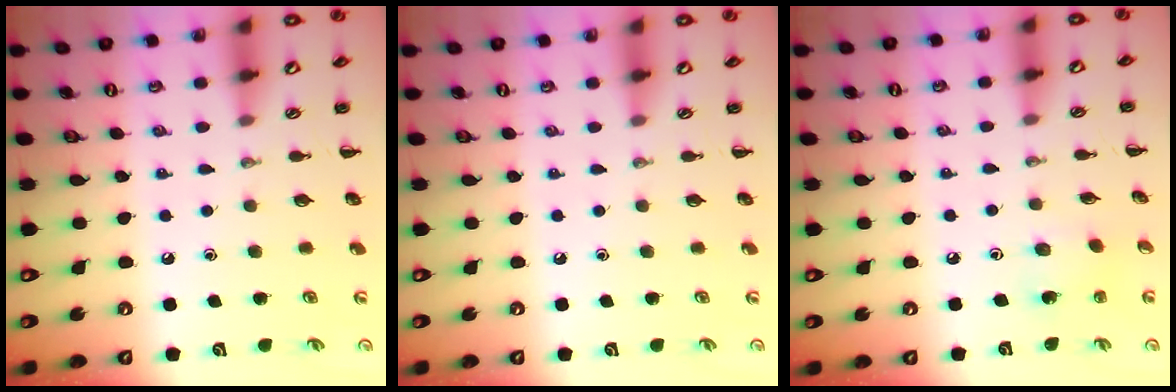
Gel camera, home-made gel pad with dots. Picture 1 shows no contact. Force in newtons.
{"total": 0.0}
{"total": 1.7, "press": 1.5, "slide": 0.6}